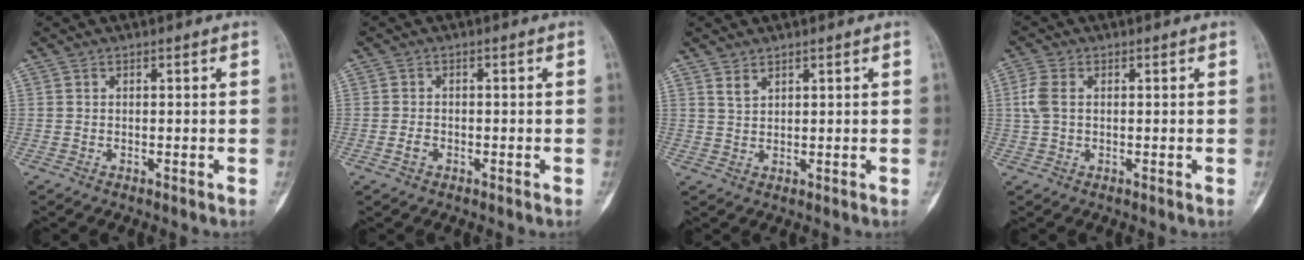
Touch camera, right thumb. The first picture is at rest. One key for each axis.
{"total": 1.6, "fx": -0.7, "fy": 1.1, "fz": 0.9, "tx": -0.018, "ty": 0.007, "tz": -0.014}
{"total": 1.8, "fx": 1.5, "fy": 0.7, "fz": 0.8, "tx": -0.009, "ty": -0.010, "tz": 0.032}
{"total": 3.6, "fx": 0.5, "fy": 2.3, "fz": 2.7, "tx": -0.078, "ty": 0.008, "tz": 0.007}